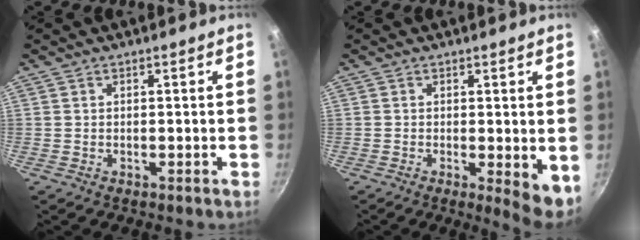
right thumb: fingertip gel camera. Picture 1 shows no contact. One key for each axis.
{"total": 5.2, "fx": -0.3, "fy": 1.6, "fz": 5.0, "tx": -0.061, "ty": -0.011, "tz": -0.001}